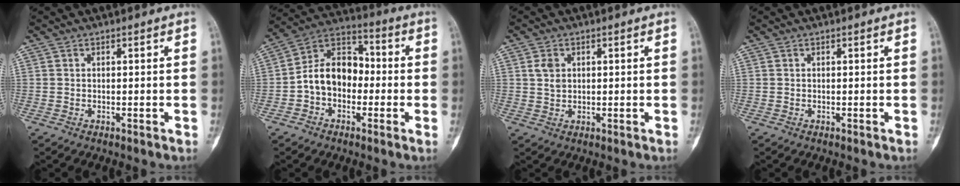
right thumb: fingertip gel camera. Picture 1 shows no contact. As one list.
[{"total": 11.6, "force": [-1.7, 8.4, 7.7], "torque": [-0.109, 0.043, -0.045]}, {"total": 3.0, "force": [0.7, 2.2, 1.9], "torque": [-0.028, -0.001, 0.016]}, {"total": 0.0}]